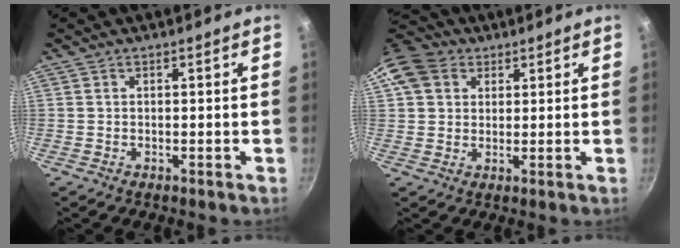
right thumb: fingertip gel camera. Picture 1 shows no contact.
{"total": 10.8, "force": [4.0, 8.7, 4.9], "torque": [-0.080, 0.017, 0.062]}